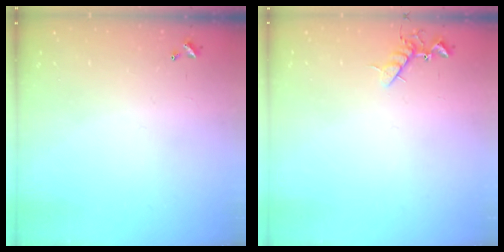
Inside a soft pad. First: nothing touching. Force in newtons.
{"total": 7.0, "press": 6.9, "slide": 1.1}